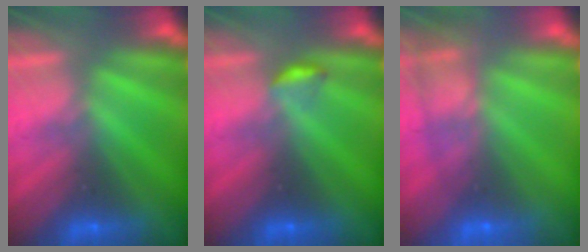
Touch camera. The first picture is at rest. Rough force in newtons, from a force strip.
{"total": 2.8}
{"total": 7.5}